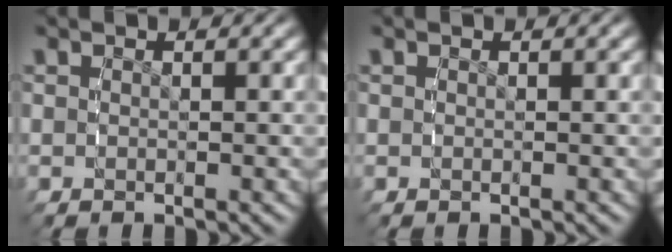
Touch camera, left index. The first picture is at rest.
{"total": 0.0}